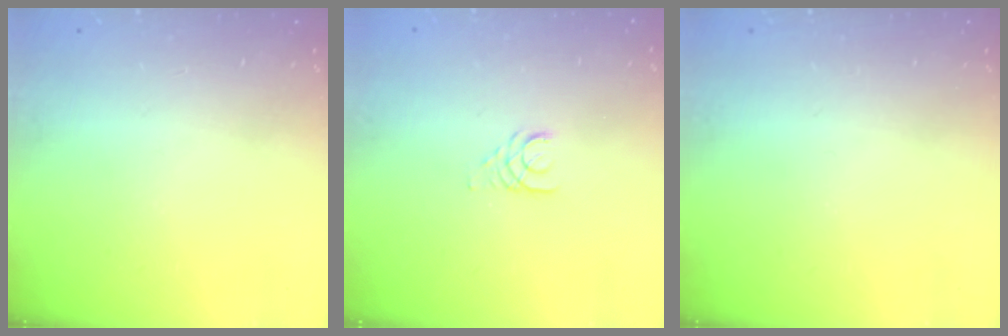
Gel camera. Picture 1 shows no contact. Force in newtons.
{"total": 2.5, "press": 2.5, "slide": 0.3}
{"total": 0.0}